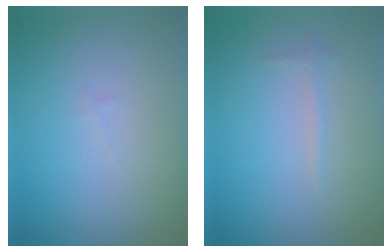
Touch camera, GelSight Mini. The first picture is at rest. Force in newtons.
{"total": 0.7, "press": 0.7, "slide": 0.1}